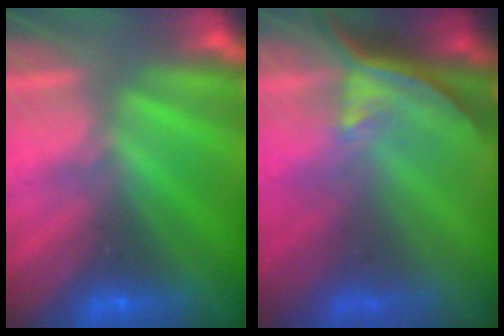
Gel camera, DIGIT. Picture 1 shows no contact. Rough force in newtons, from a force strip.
{"total": 7.7}